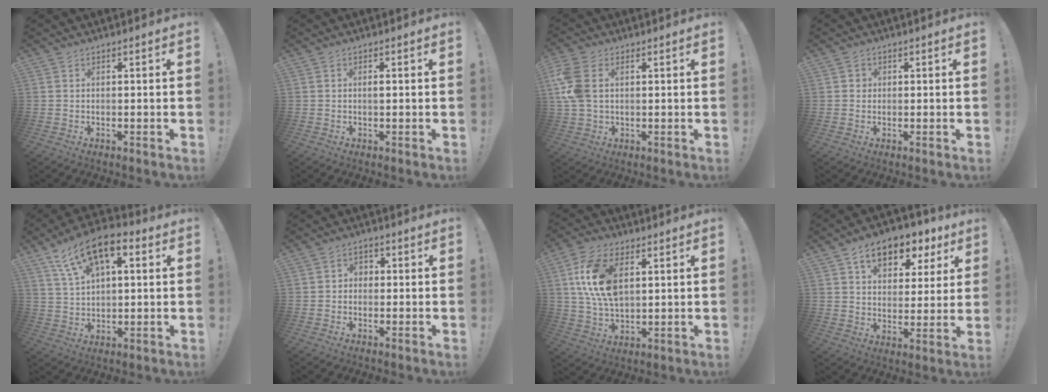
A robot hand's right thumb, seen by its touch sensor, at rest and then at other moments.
{"total": 0.7, "force": [-0.1, 0.0, 0.7], "torque": [-0.010, 0.001, -0.004]}
{"total": 9.0, "force": [2.4, 5.9, 6.4], "torque": [-0.148, 0.000, 0.045]}
{"total": 1.6, "force": [0.0, 1.6, 0.5], "torque": [0.003, -0.002, -0.003]}
{"total": 13.3, "force": [6.7, 6.9, 9.2], "torque": [-0.155, -0.021, 0.124]}
{"total": 2.6, "force": [-0.9, 2.1, 1.2], "torque": [-0.025, 0.009, -0.016]}
{"total": 14.7, "force": [3.9, 8.7, 11.2], "torque": [-0.229, -0.002, 0.073]}
{"total": 12.1, "force": [6.9, 7.3, 6.7], "torque": [-0.090, -0.043, 0.122]}